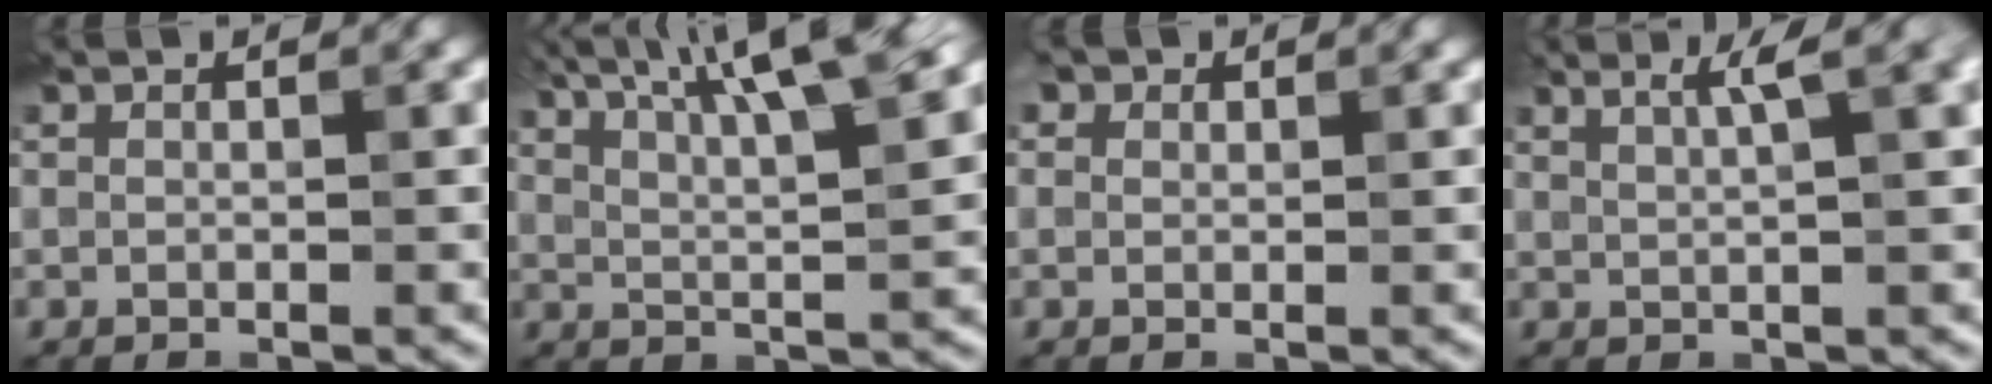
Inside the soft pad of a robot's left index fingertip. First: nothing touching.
{"total": 12.3, "force": [7.4, 3.4, 9.2], "torque": [-0.118, 0.042, 0.079]}
{"total": 1.8, "force": [1.1, 1.2, 0.7], "torque": [-0.009, 0.003, 0.004]}
{"total": 4.3, "force": [2.3, 1.0, 3.5], "torque": [-0.034, 0.015, 0.028]}